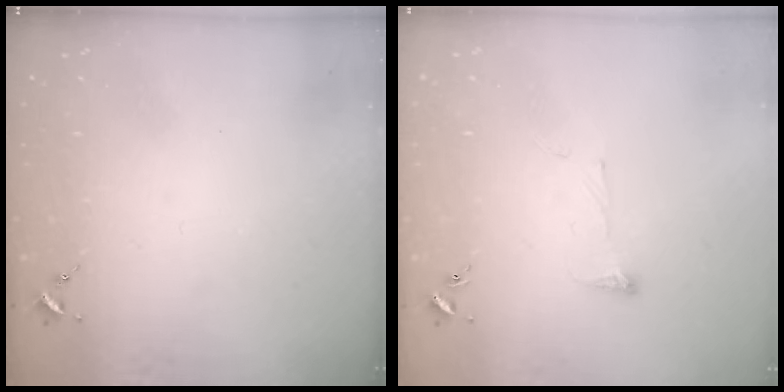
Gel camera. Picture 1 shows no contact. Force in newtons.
{"total": 3.9, "press": 3.8, "slide": 0.9}